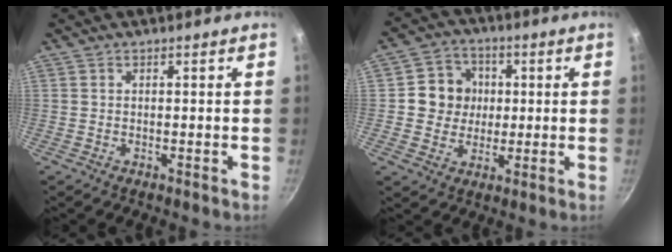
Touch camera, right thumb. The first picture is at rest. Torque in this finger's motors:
{"motor_torque": [-0.63, 0.64, 0.27, -0.34, 0.01]}